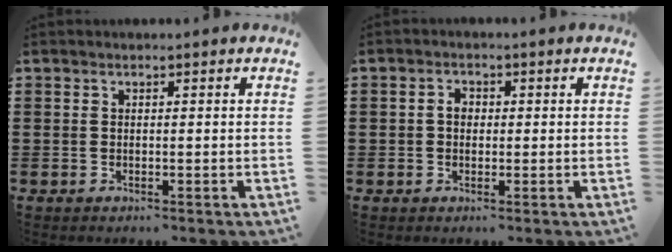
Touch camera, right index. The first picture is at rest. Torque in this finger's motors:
{"motor_torque": [0.46, -0.26, 0.12, 0.06]}